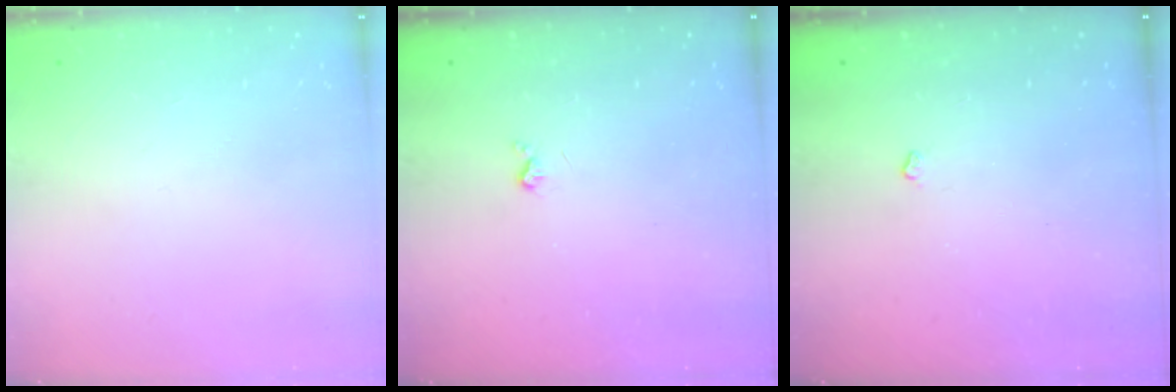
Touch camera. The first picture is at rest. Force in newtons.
{"total": 2.6, "press": 2.6, "slide": 0.5}
{"total": 3.0, "press": 2.9, "slide": 0.5}